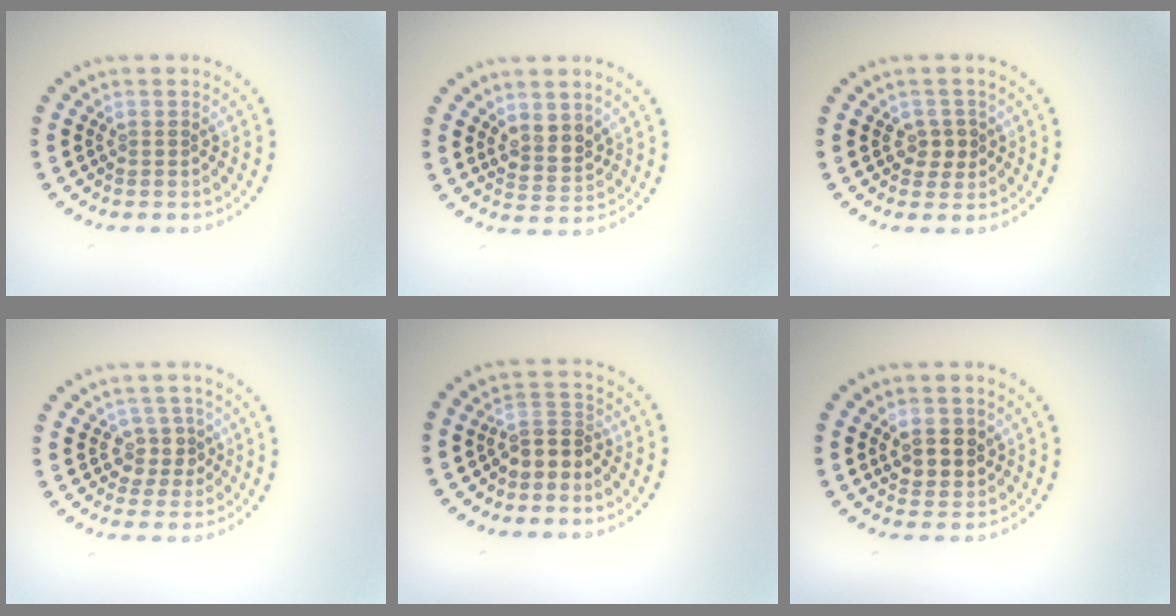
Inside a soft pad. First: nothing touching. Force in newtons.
{"total": 2.5, "press": 2.2, "slide": 1.1}
{"total": 1.7, "press": 1.6, "slide": 0.5}
{"total": 2.2, "press": 1.9, "slide": 1.2}
{"total": 2.5, "press": 2.1, "slide": 1.3}
{"total": 2.7, "press": 2.6, "slide": 0.8}